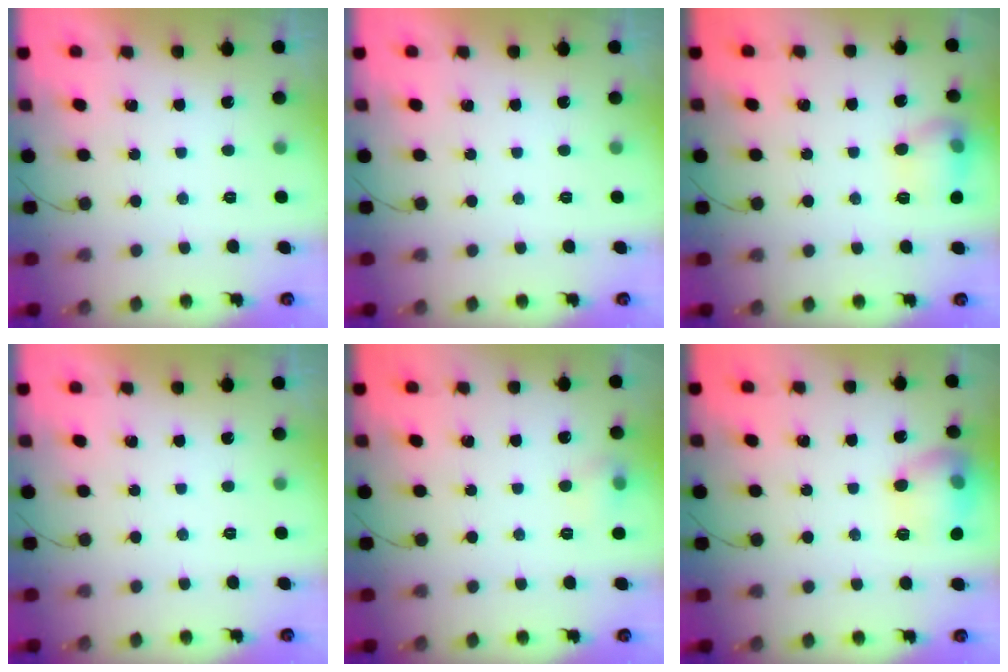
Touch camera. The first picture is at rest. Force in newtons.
{"total": 0.0}
{"total": 10.0, "press": 9.9, "slide": 0.5}
{"total": 0.0}
{"total": 5.2, "press": 5.1, "slide": 1.1}
{"total": 13.3, "press": 13.2, "slide": 1.2}